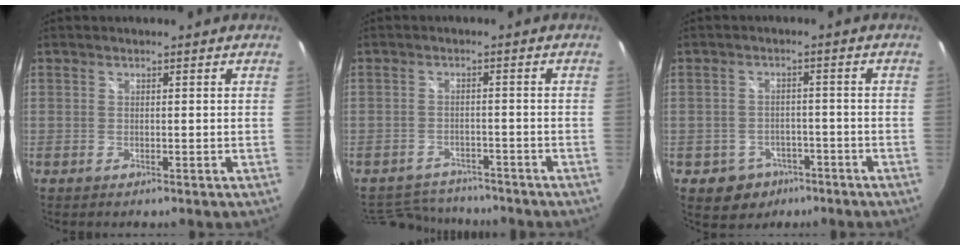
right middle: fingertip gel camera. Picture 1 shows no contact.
{"total": 9.2, "force": [-8.3, 3.2, 2.0], "torque": [-0.055, 0.013, -0.121]}
{"total": 6.4, "force": [-3.5, 5.1, 1.6], "torque": [-0.042, 0.015, -0.035]}